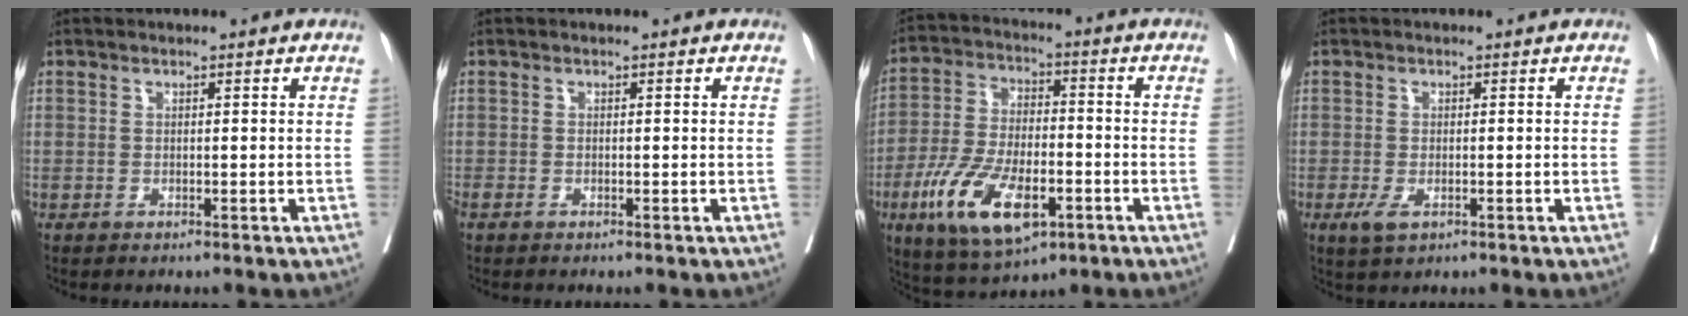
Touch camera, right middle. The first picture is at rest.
{"total": 0.8, "force": [-0.6, 0.4, 0.4], "torque": [-0.014, -0.003, -0.013]}
{"total": 14.3, "force": [-6.0, 5.8, 11.5], "torque": [-0.224, -0.010, -0.101]}
{"total": 2.6, "force": [-1.1, 1.1, 2.1], "torque": [-0.044, -0.004, -0.016]}